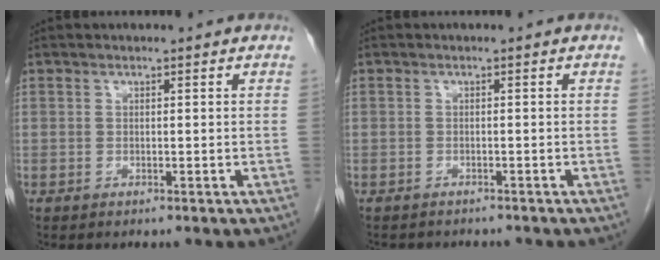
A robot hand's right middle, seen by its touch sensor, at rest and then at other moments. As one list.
[{"total": 3.9, "force": [-3.5, 1.5, 0.7], "torque": [-0.010, -0.002, -0.046]}]